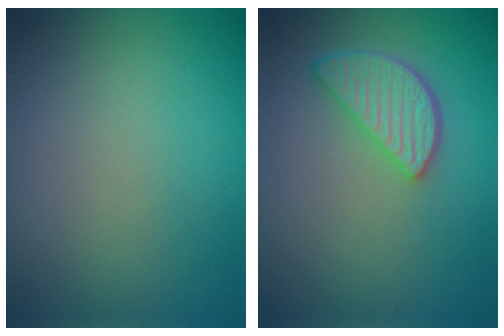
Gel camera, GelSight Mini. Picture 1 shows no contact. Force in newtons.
{"total": 3.7, "press": 3.2, "slide": 1.9}